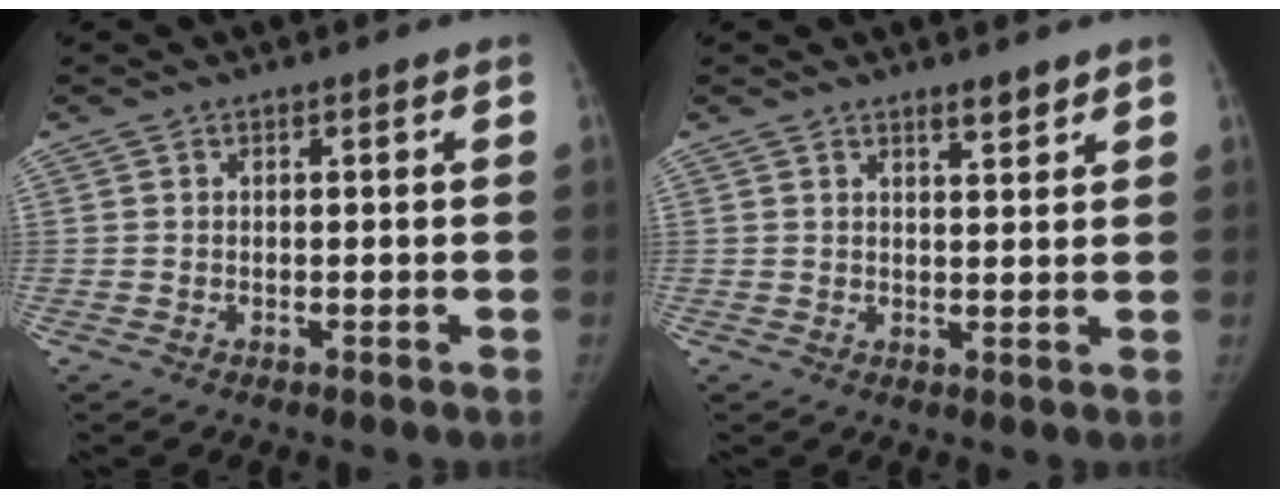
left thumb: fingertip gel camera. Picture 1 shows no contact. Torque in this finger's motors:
{"motor_torque": [0.48, -0.02, 0.27, -0.63, 0.09]}